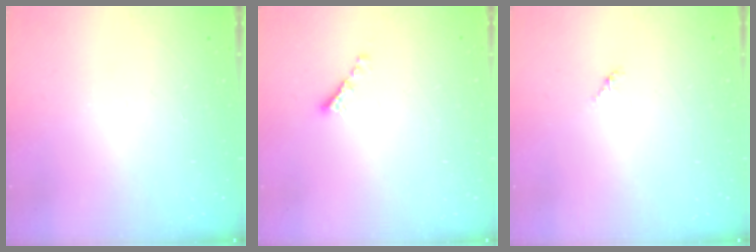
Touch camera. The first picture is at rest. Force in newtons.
{"total": 2.1, "press": 2.0, "slide": 0.7}
{"total": 1.5, "press": 1.4, "slide": 0.4}